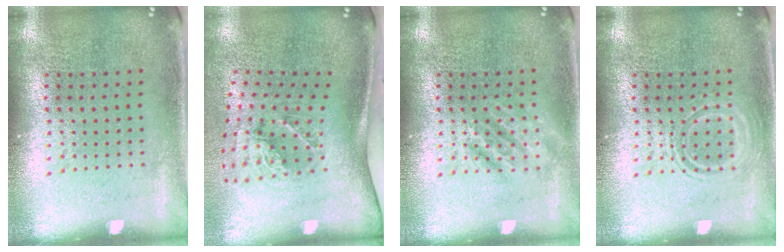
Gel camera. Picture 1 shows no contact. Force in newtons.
{"total": 1.9, "press": 1.2, "slide": 1.5}
{"total": 1.9, "press": 1.9, "slide": 0.3}
{"total": 2.1, "press": 2.1, "slide": 0.3}